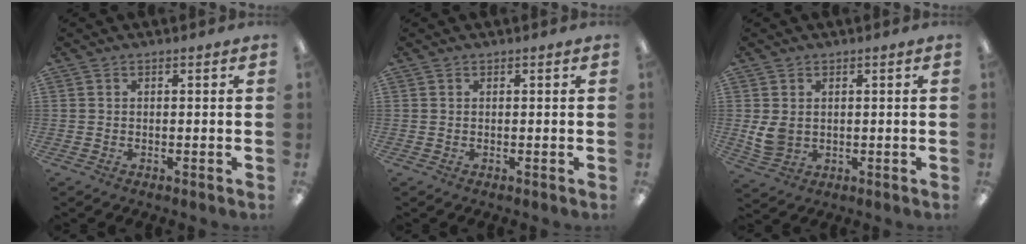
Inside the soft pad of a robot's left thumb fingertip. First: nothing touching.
{"total": 0.0}
{"total": 5.2, "force": [0.9, 4.1, 3.0], "torque": [-0.062, 0.000, 0.019]}